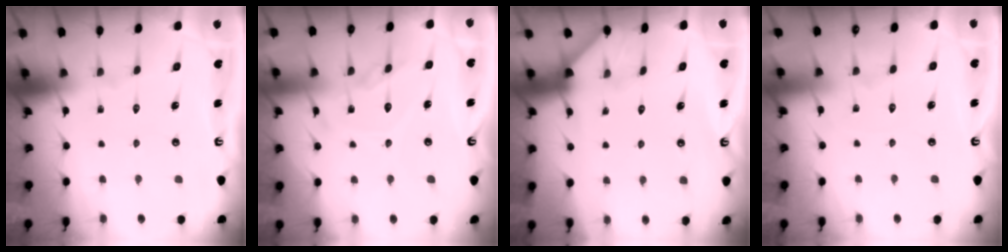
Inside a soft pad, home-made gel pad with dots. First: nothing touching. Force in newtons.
{"total": 10.3, "press": 10.3, "slide": 0.1}
{"total": 2.8, "press": 2.8, "slide": 0.2}
{"total": 1.4, "press": 1.3, "slide": 0.3}